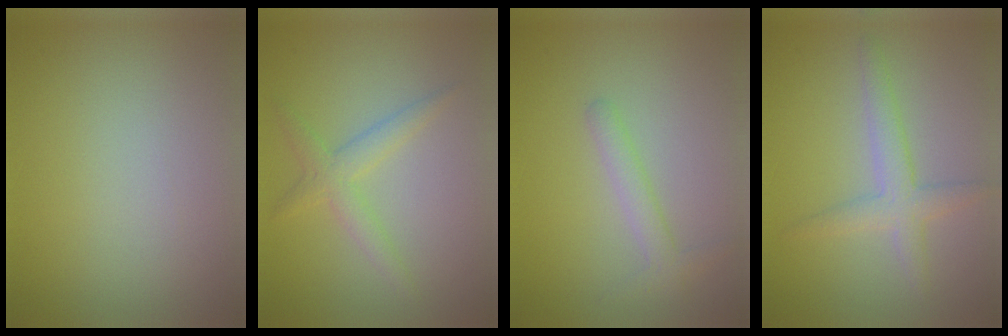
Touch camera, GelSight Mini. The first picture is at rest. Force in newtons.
{"total": 2.3, "press": 2.3, "slide": 0.1}
{"total": 1.8, "press": 1.8, "slide": 0.0}
{"total": 2.8, "press": 2.8, "slide": 0.1}